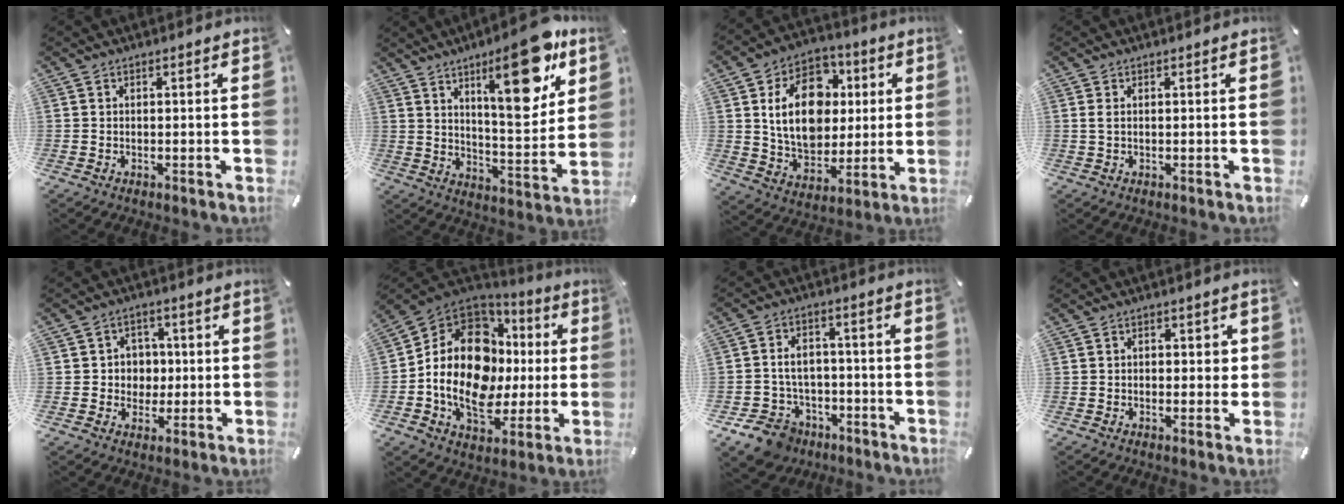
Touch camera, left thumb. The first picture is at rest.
{"total": 20.2, "force": [11.1, 7.2, 15.3], "torque": [-0.204, -0.064, 0.168]}
{"total": 17.7, "force": [3.4, 13.7, 10.7], "torque": [-0.186, 0.001, 0.064]}
{"total": 1.2, "force": [0.2, 0.4, 1.1], "torque": [-0.023, 0.002, 0.003]}
{"total": 6.0, "force": [0.0, 5.9, 1.0], "torque": [-0.014, 0.005, -0.001]}
{"total": 20.5, "force": [0.2, 15.4, 13.6], "torque": [-0.270, -0.006, 0.005]}
{"total": 10.5, "force": [-4.4, 8.7, 3.9], "torque": [-0.081, 0.034, -0.070]}
{"total": 2.6, "force": [0.0, 2.0, 1.7], "torque": [-0.010, 0.000, -0.010]}